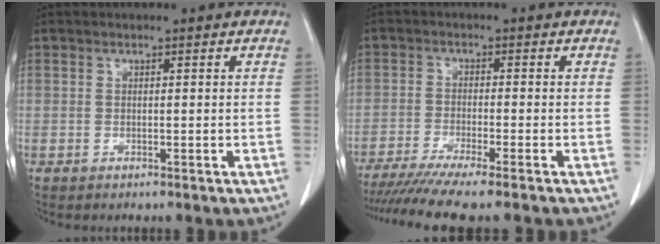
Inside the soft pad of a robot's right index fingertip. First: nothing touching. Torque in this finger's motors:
{"motor_torque": [1.24, -0.90, 0.42, 0.14]}